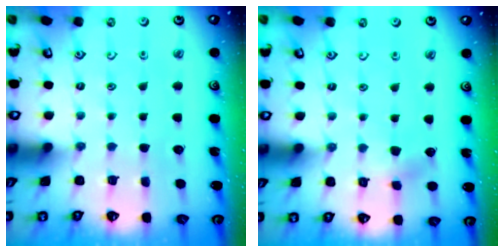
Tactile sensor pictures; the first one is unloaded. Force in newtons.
{"total": 2.9, "press": 2.8, "slide": 0.2}